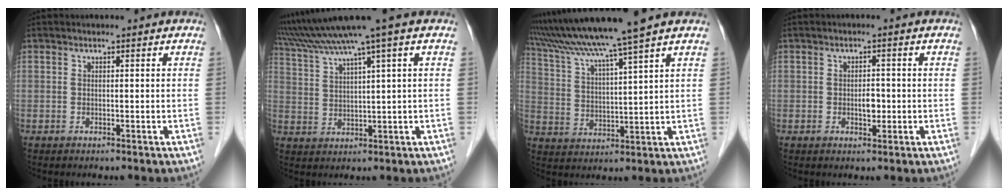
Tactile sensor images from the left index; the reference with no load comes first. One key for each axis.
{"total": 9.1, "fx": 6.9, "fy": -2.3, "fz": 5.5, "tx": -0.102, "ty": 0.023, "tz": 0.127}
{"total": 13.9, "fx": 11.4, "fy": -2.3, "fz": 7.6, "tx": -0.138, "ty": 0.007, "tz": 0.193}
{"total": 2.2, "fx": -0.5, "fy": 1.2, "fz": 1.8, "tx": -0.028, "ty": 0.003, "tz": -0.004}